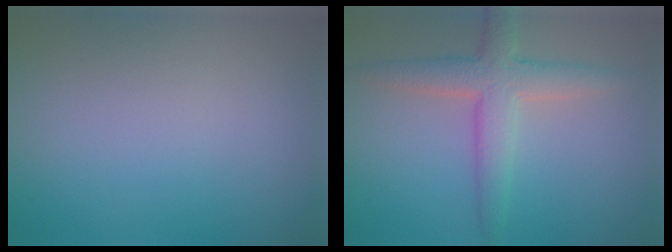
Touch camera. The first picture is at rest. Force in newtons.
{"total": 4.4, "press": 4.4, "slide": 0.1}